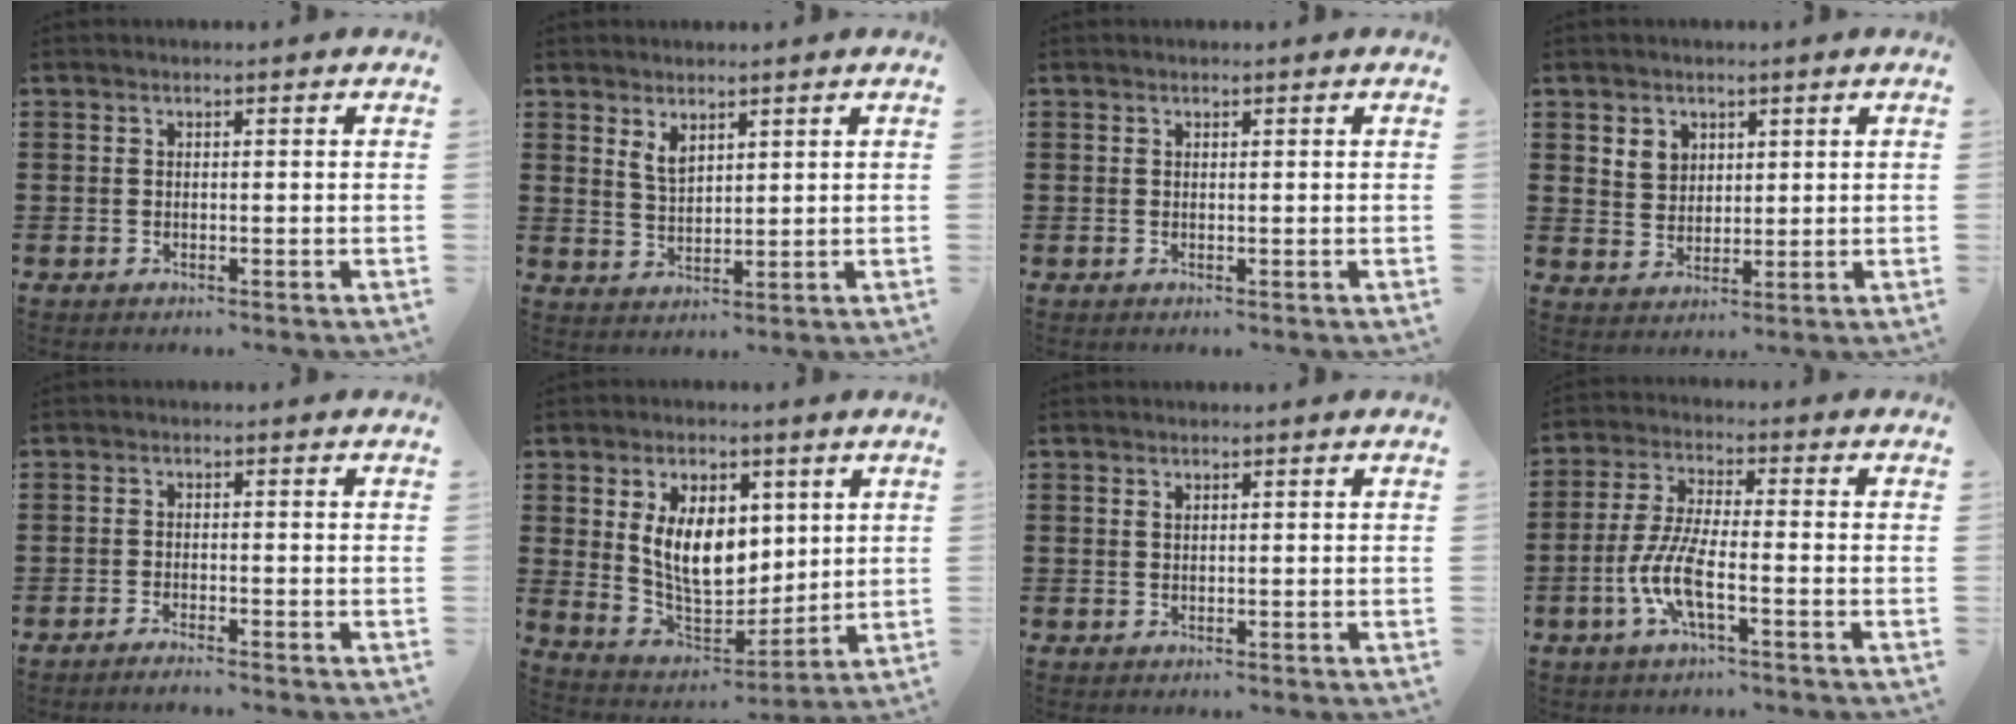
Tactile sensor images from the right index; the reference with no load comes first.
{"total": 3.1, "force": [2.1, 1.5, 1.8], "torque": [-0.039, 0.004, 0.039]}
{"total": 0.0}
{"total": 3.6, "force": [2.1, 3.0, 0.5], "torque": [-0.023, 0.012, 0.038]}
{"total": 1.4, "force": [-1.4, -0.1, 0.3], "torque": [-0.006, 0.001, -0.026]}
{"total": 9.3, "force": [2.4, 6.0, 6.6], "torque": [-0.144, 0.005, 0.041]}
{"total": 0.5, "force": [0.3, 0.3, 0.3], "torque": [-0.006, 0.001, 0.007]}
{"total": 7.8, "force": [-3.1, 1.9, 6.9], "torque": [-0.163, -0.013, -0.065]}